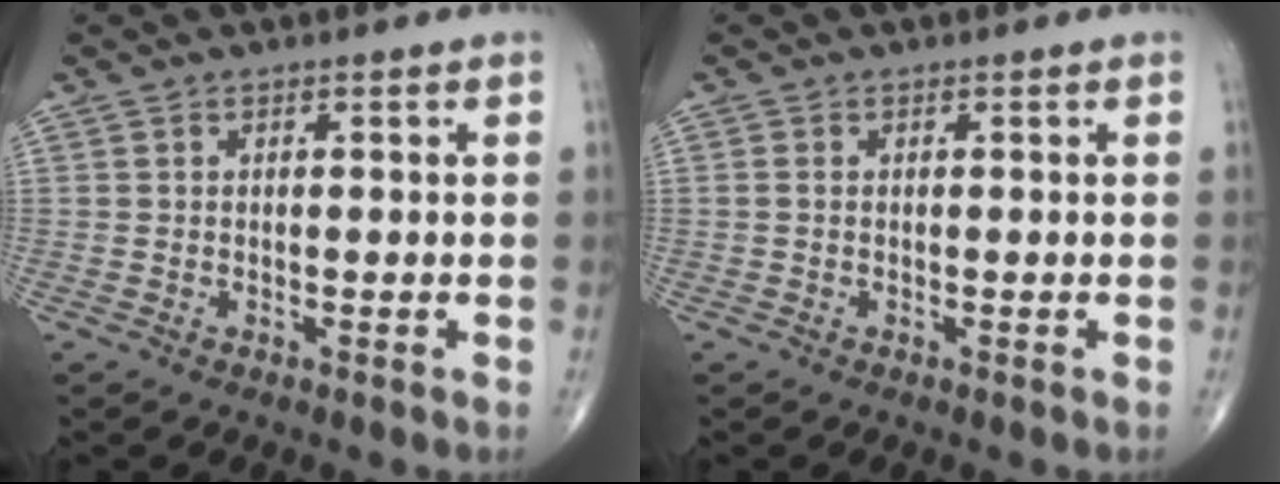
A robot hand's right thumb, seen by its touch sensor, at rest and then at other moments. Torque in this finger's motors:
{"motor_torque": [-0.44, -0.04, 0.02, 0.12, 0.02]}